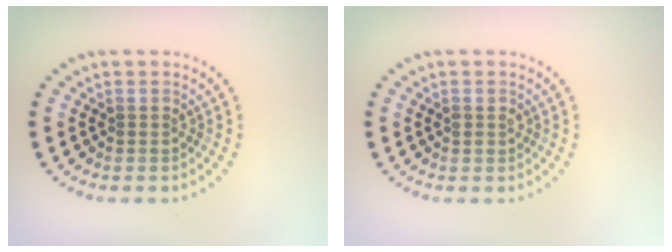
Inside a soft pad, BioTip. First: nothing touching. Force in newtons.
{"total": 0.8, "press": 0.8, "slide": 0.3}